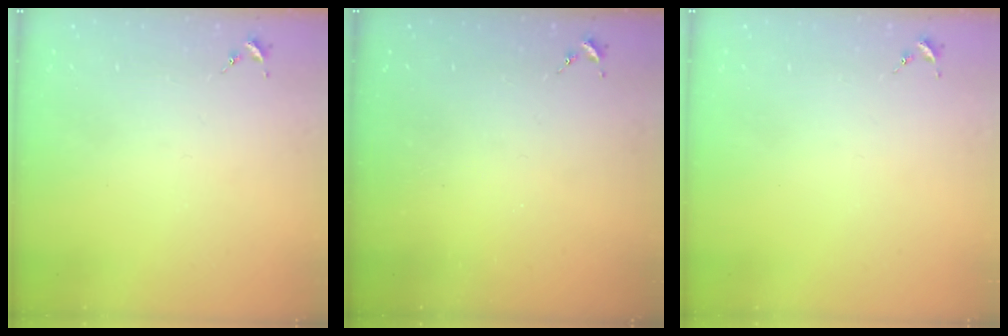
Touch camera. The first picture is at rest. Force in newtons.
{"total": 0.0}
{"total": 0.0}